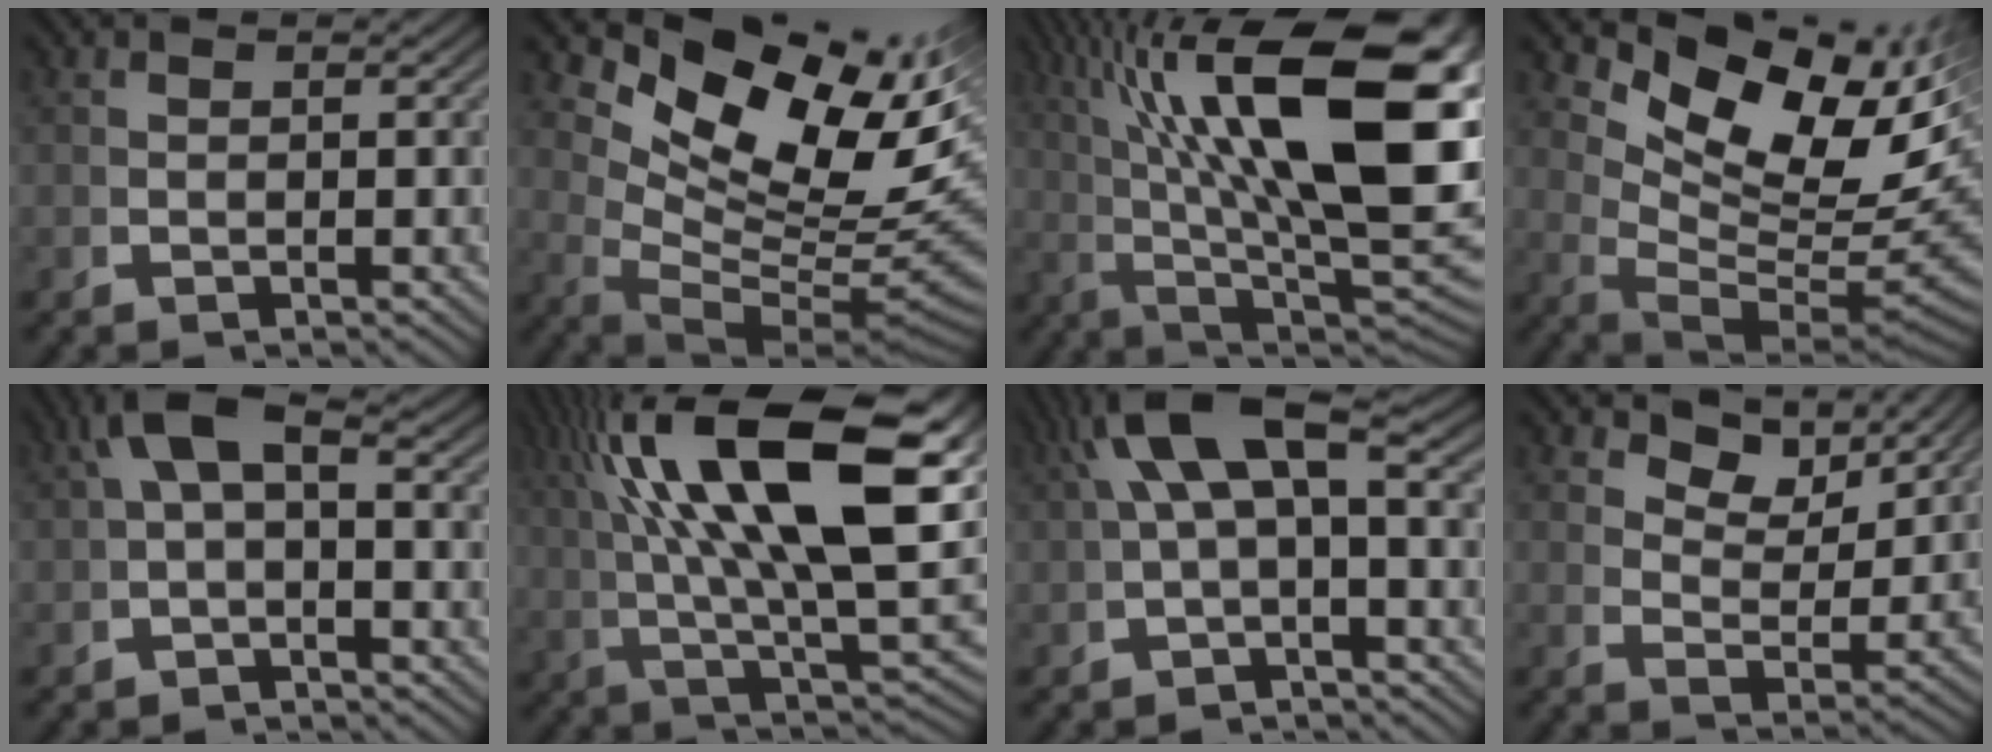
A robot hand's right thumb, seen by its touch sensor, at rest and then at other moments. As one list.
[{"total": 17.9, "force": [1.0, 11.4, 13.8], "torque": [-0.232, -0.042, 0.038]}, {"total": 19.6, "force": [1.8, 9.3, 17.2], "torque": [-0.254, -0.039, 0.058]}, {"total": 16.6, "force": [2.3, 10.5, 12.7], "torque": [-0.208, -0.034, 0.055]}, {"total": 4.1, "force": [0.2, 2.1, 3.5], "torque": [-0.071, 0.001, 0.009]}, {"total": 15.4, "force": [2.8, 6.7, 13.6], "torque": [-0.229, -0.018, 0.063]}, {"total": 5.1, "force": [0.6, 1.9, 4.7], "torque": [-0.087, 0.008, 0.019]}, {"total": 4.9, "force": [3.9, 1.4, 2.5], "torque": [-0.046, -0.003, 0.070]}]